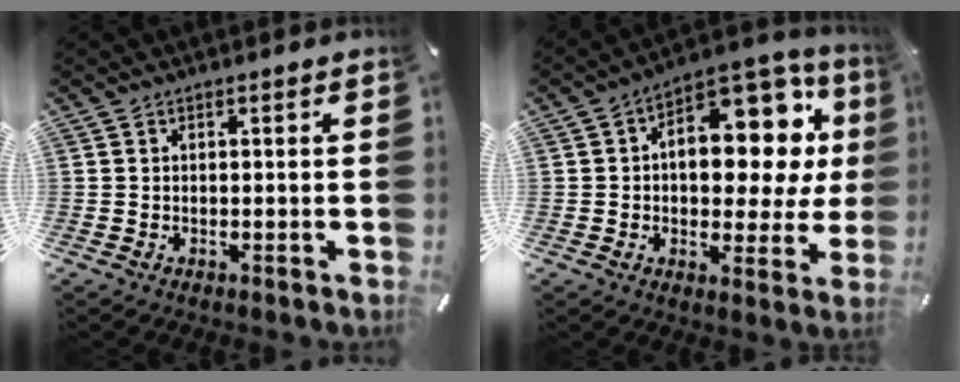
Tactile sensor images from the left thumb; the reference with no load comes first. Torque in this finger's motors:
{"motor_torque": [2.53, 2.48, 1.22, -0.40, 0.16]}